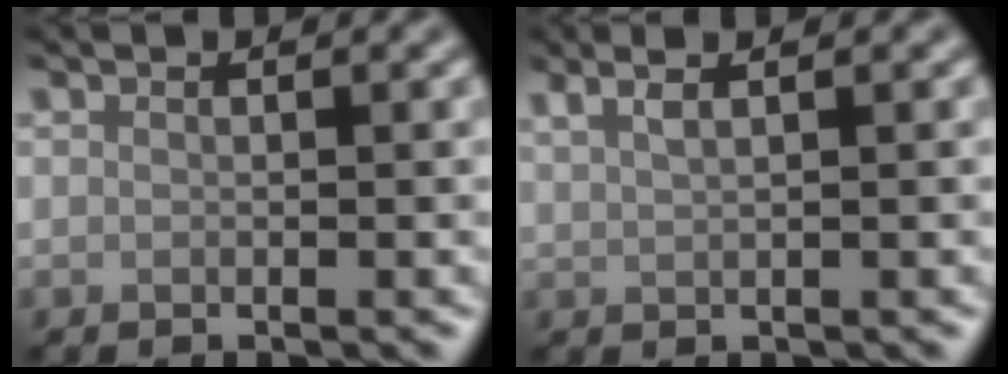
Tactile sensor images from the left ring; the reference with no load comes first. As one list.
[{"total": 3.0, "force": [2.0, 1.1, 2.0], "torque": [-0.021, 0.010, 0.012]}]